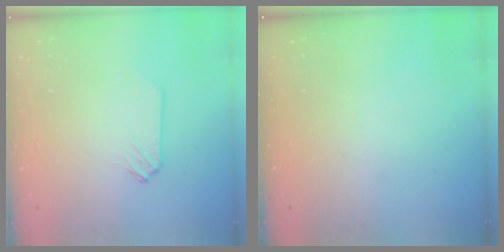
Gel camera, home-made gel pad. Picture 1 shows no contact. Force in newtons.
{"total": 0.0}